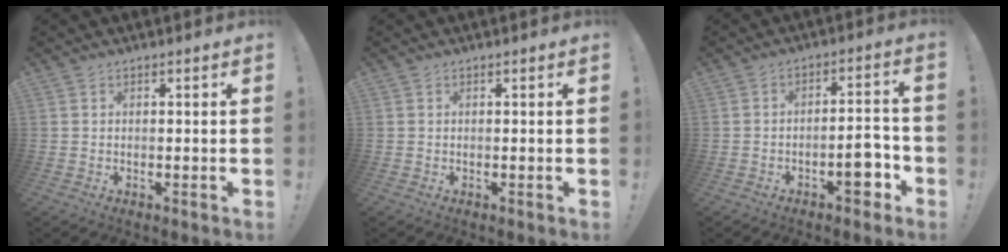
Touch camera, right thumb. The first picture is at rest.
{"total": 0.0}
{"total": 8.7, "force": [-4.1, 3.4, 6.9], "torque": [-0.075, 0.017, -0.070]}